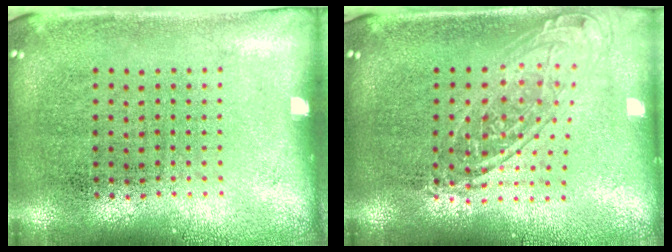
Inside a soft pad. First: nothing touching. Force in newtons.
{"total": 1.8, "press": 1.4, "slide": 1.0}